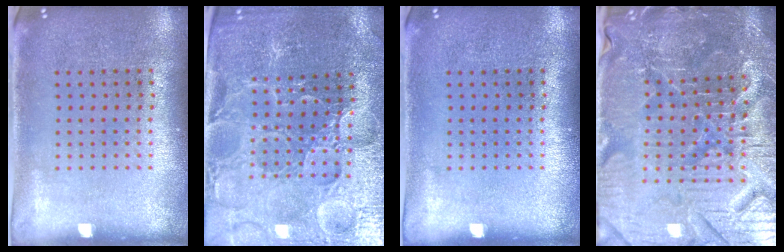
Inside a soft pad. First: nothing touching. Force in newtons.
{"total": 3.8, "press": 3.7, "slide": 0.6}
{"total": 0.0}
{"total": 5.4, "press": 5.2, "slide": 1.6}